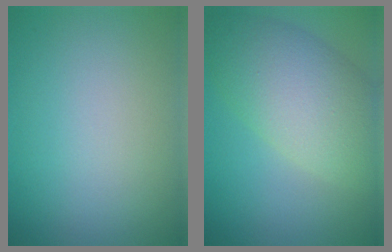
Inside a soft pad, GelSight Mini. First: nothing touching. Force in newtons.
{"total": 7.9, "press": 7.9, "slide": 0.6}